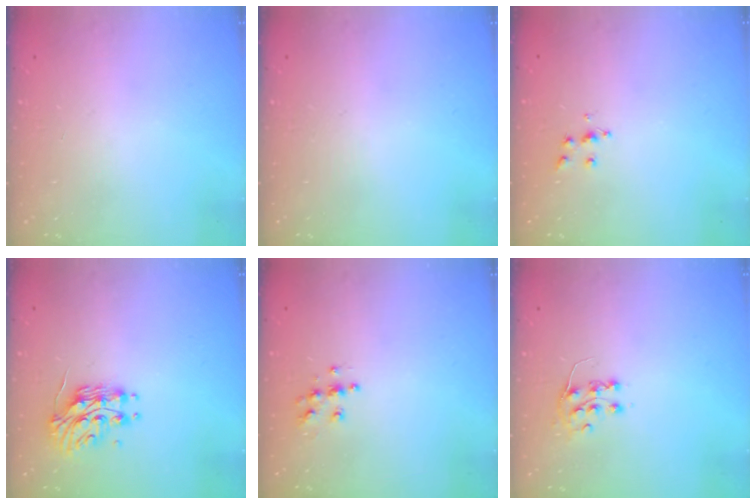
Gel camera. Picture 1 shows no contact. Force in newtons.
{"total": 0.0}
{"total": 6.1, "press": 6.1, "slide": 0.5}
{"total": 11.8, "press": 11.8, "slide": 0.6}
{"total": 6.6, "press": 6.6, "slide": 0.3}
{"total": 7.3, "press": 7.3, "slide": 0.5}